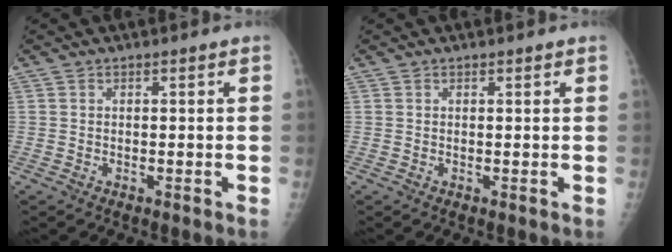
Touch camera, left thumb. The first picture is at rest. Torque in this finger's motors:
{"motor_torque": [-0.02, -0.03, -0.07, -0.09, 0.02]}